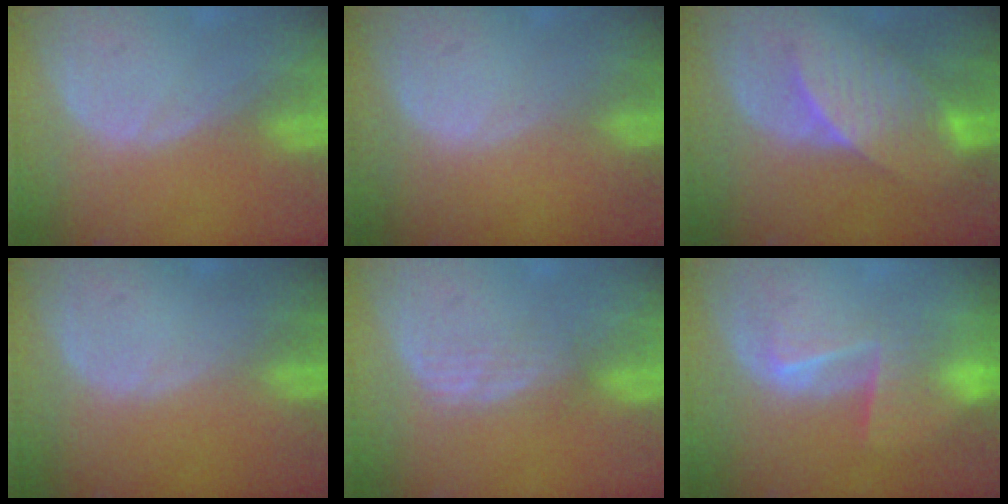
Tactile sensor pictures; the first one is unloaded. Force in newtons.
{"total": 0.0}
{"total": 7.1, "press": 6.9, "slide": 1.4}
{"total": 0.0}
{"total": 2.8, "press": 2.6, "slide": 1.0}
{"total": 6.8, "press": 5.9, "slide": 3.5}